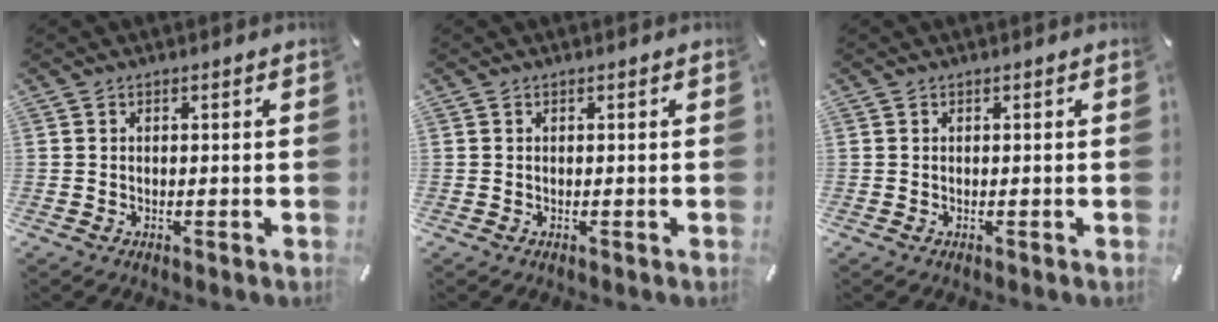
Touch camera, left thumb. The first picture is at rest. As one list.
[{"total": 0.0}, {"total": 0.0}]